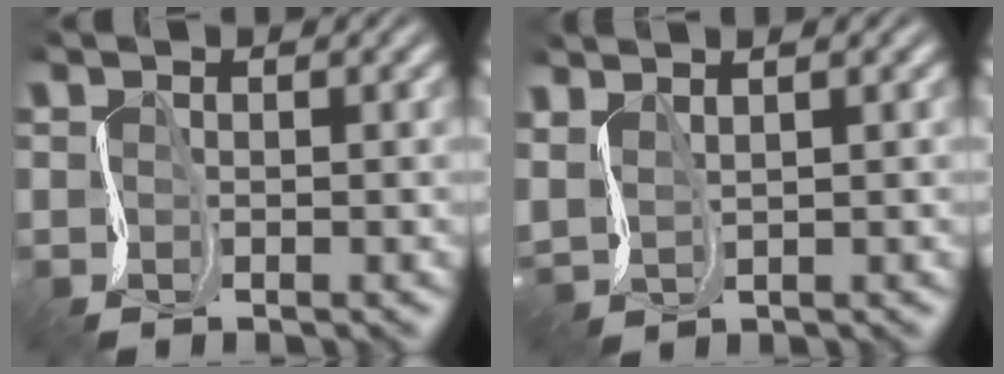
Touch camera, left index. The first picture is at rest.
{"total": 3.6, "force": [2.5, 1.4, 2.2], "torque": [-0.059, 0.019, 0.046]}